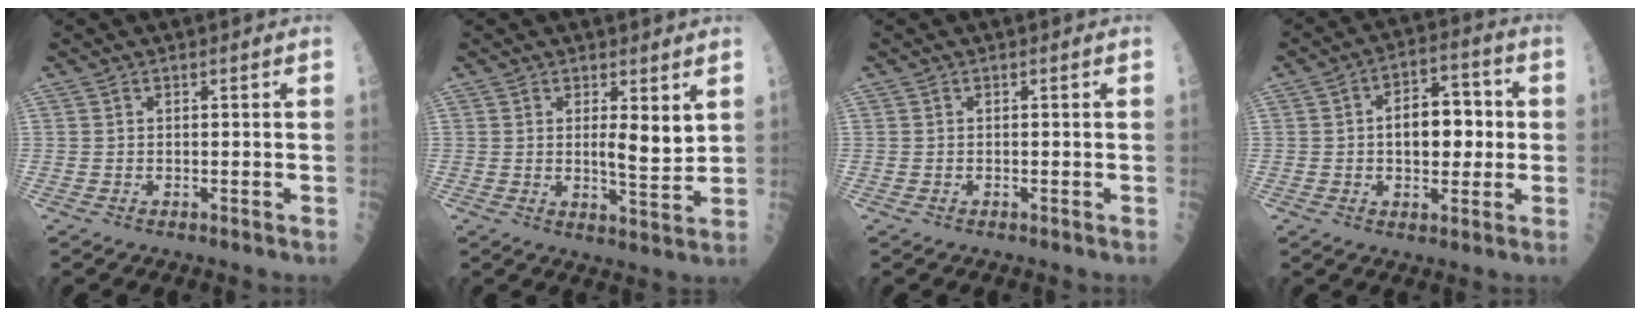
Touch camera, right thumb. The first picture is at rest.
{"total": 5.0, "force": [1.9, 1.4, 4.4], "torque": [-0.064, -0.021, 0.032]}
{"total": 0.0}
{"total": 11.1, "force": [0.4, 6.6, 8.9], "torque": [-0.098, 0.021, 0.004]}